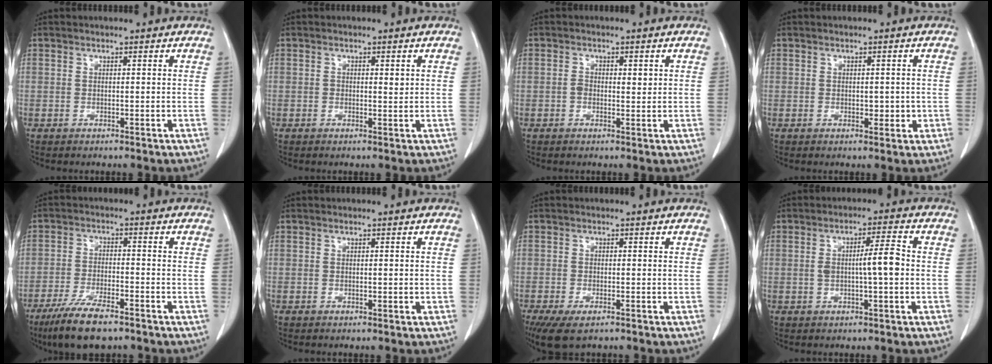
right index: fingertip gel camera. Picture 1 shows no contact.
{"total": 1.0, "force": [0.2, 0.5, 0.8], "torque": [-0.012, 0.000, 0.002]}
{"total": 2.0, "force": [0.2, 1.2, 1.6], "torque": [-0.026, 0.005, 0.002]}
{"total": 2.0, "force": [-0.3, 1.2, 1.6], "torque": [-0.016, 0.001, -0.001]}
{"total": 9.6, "force": [-7.0, 2.0, 6.2], "torque": [-0.115, -0.020, -0.120]}
{"total": 0.0}
{"total": 6.1, "force": [-4.1, 2.3, 3.8], "torque": [-0.069, -0.014, -0.066]}
{"total": 5.1, "force": [-0.4, 0.4, 5.1], "torque": [-0.087, 0.011, -0.005]}